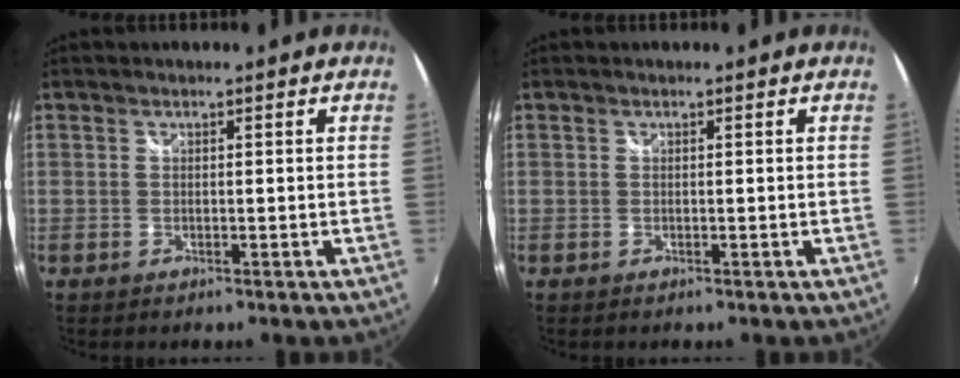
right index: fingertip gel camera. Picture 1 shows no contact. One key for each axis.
{"total": 0.0}